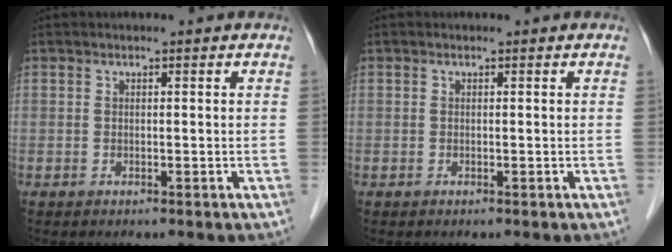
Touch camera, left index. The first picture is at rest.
{"total": 0.0}